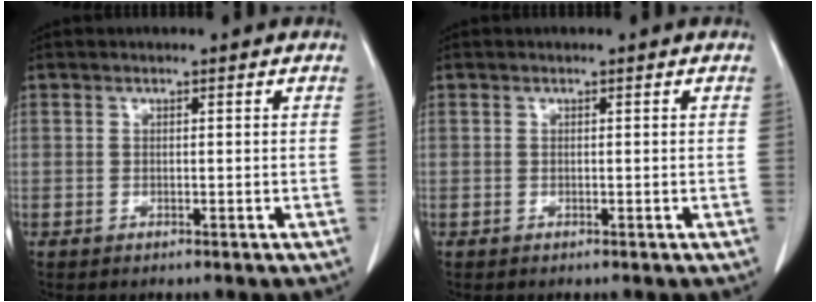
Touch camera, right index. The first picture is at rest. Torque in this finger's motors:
{"motor_torque": [0.00, 0.00, 0.00, 0.00]}